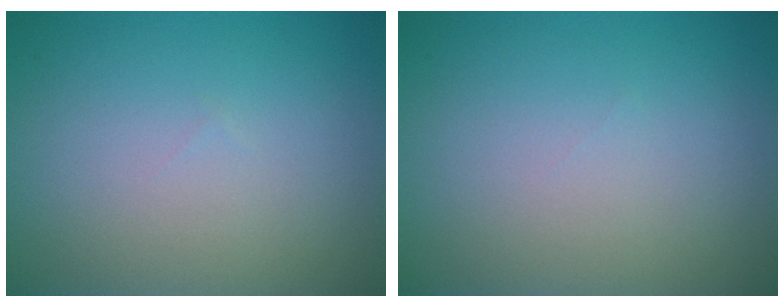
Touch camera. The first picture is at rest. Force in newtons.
{"total": 0.0}